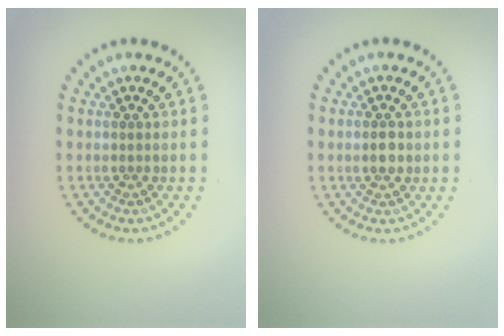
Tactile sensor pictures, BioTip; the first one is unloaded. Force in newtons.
{"total": 1.4, "press": 1.4, "slide": 0.2}